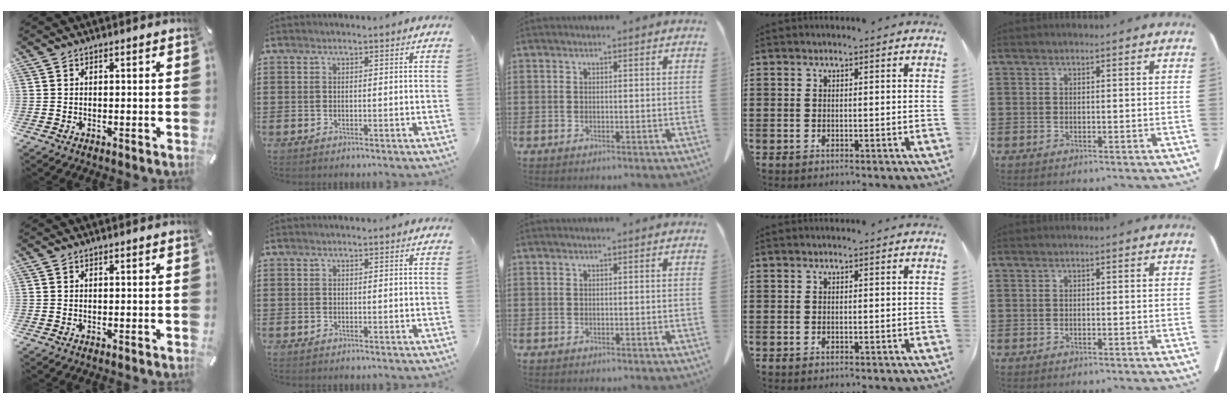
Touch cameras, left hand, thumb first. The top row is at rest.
{}